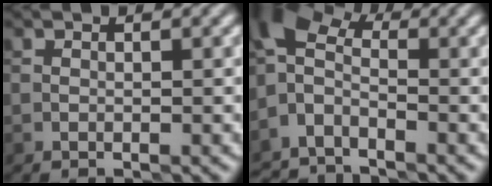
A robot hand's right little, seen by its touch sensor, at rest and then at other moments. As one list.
[{"total": 5.2, "force": [-2.9, 3.1, 3.1], "torque": [-0.067, 0.003, -0.071]}]